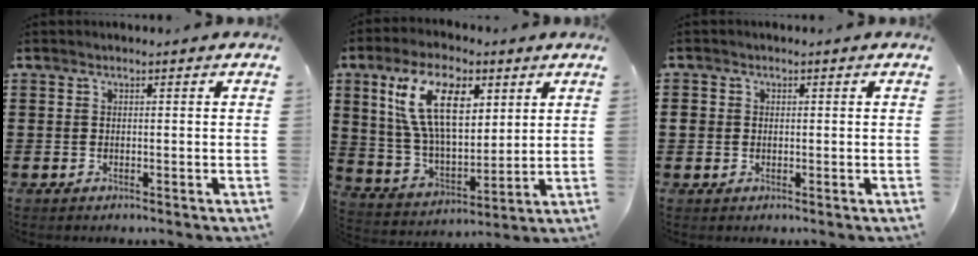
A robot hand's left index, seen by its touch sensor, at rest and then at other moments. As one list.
[{"total": 14.0, "force": [6.5, 6.7, 10.4], "torque": [-0.227, 0.010, 0.121]}, {"total": 1.4, "force": [0.0, 1.3, 0.5], "torque": [-0.013, 0.006, -0.002]}]